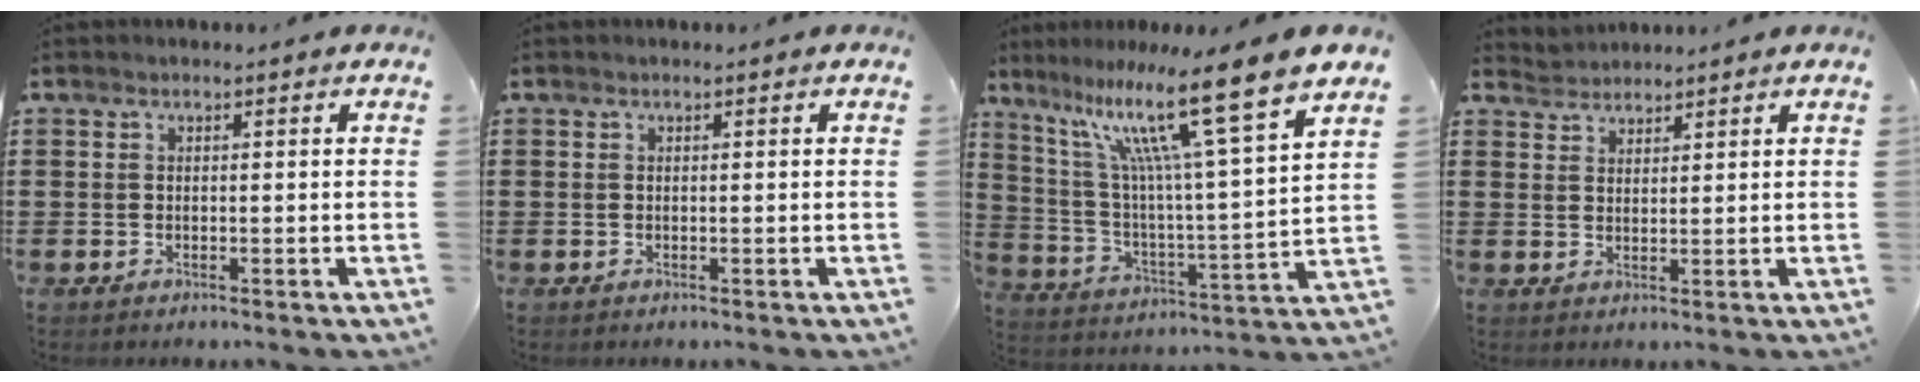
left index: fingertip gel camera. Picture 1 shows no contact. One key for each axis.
{"total": 0.0}
{"total": 14.6, "fx": 10.3, "fy": 0.2, "fz": 10.2, "tx": -0.222, "ty": -0.071, "tz": 0.161}
{"total": 1.9, "fx": 1.8, "fy": 0.4, "fz": -0.5, "tx": 0.002, "ty": 0.000, "tz": 0.036}